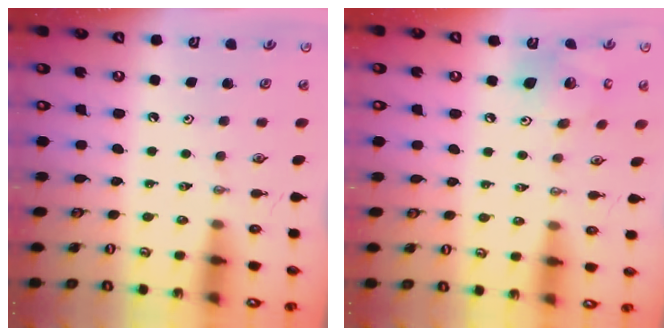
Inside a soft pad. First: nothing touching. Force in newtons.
{"total": 15.1, "press": 14.8, "slide": 2.8}